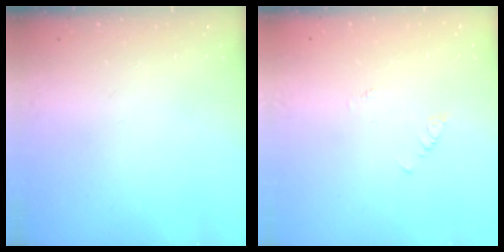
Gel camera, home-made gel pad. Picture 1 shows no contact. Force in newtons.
{"total": 1.9, "press": 1.9, "slide": 0.4}